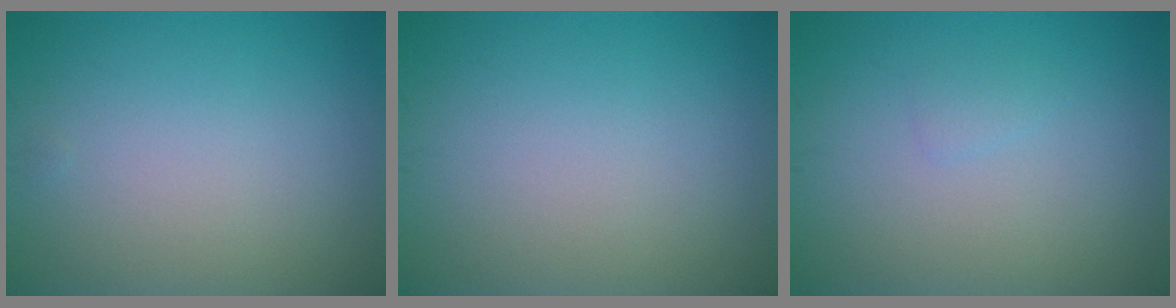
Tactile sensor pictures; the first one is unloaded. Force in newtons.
{"total": 0.0}
{"total": 0.6, "press": 0.6, "slide": 0.0}